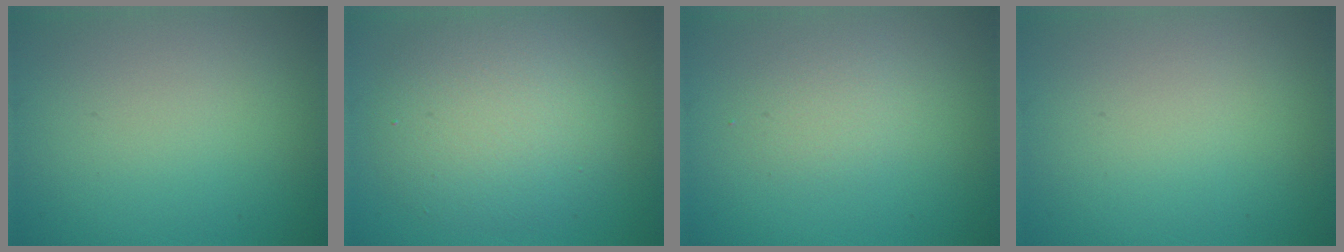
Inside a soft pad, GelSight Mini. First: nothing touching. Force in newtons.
{"total": 6.1, "press": 6.1, "slide": 0.1}
{"total": 1.6, "press": 1.6, "slide": 0.1}
{"total": 0.0}